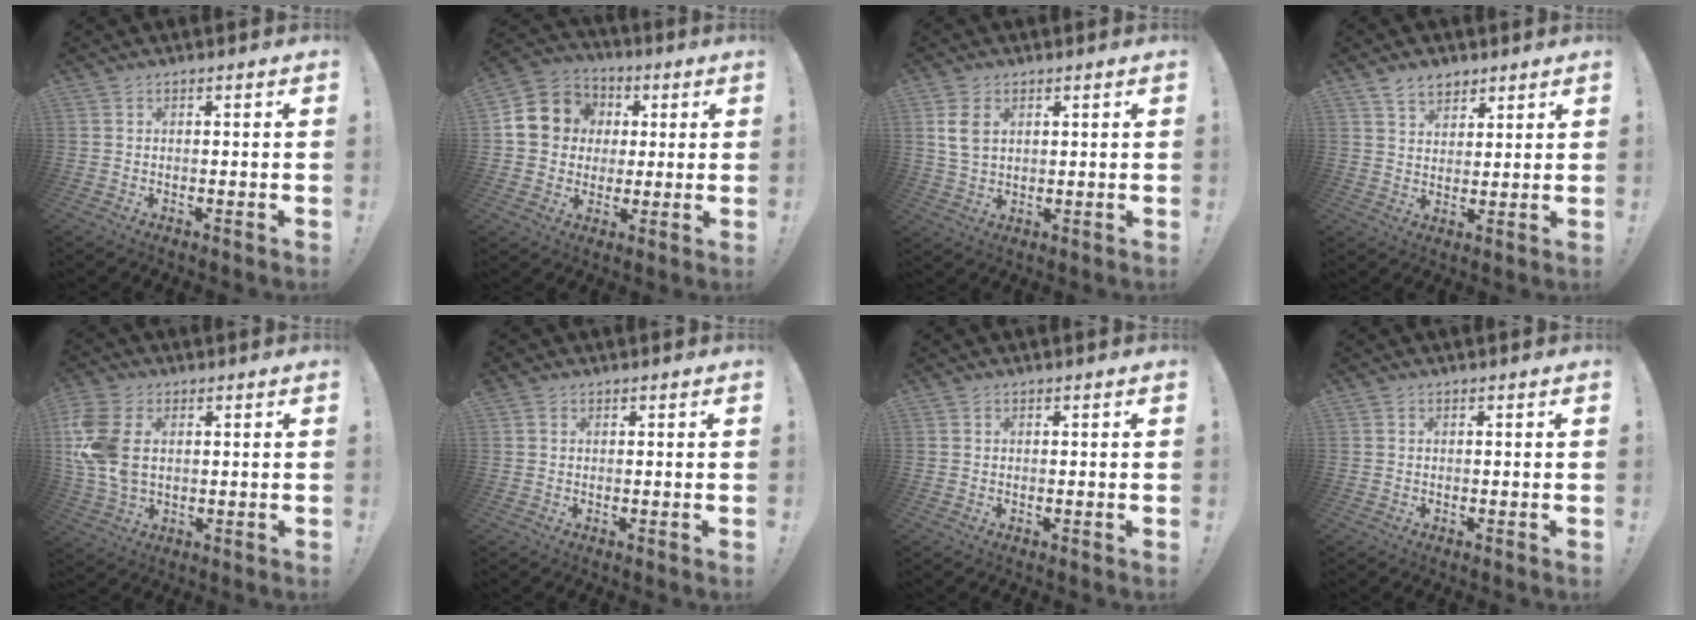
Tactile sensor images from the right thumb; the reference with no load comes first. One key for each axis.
{"total": 12.4, "fx": 2.1, "fy": 11.6, "fz": 4.0, "tx": -0.060, "ty": 0.002, "tz": 0.051}
{"total": 5.9, "fx": 2.0, "fy": 3.8, "fz": 4.0, "tx": -0.077, "ty": 0.001, "tz": 0.040}
{"total": 5.7, "fx": 4.1, "fy": 3.5, "fz": 1.8, "tx": -0.023, "ty": -0.020, "tz": 0.075}
{"total": 13.8, "fx": 2.2, "fy": 9.2, "fz": 10.0, "tx": -0.211, "ty": -0.005, "tz": 0.044}
{"total": 1.0, "fx": 0.5, "fy": 0.8, "fz": 0.4, "tx": -0.003, "ty": 0.001, "tz": 0.009}
{"total": 0.0}
{"total": 0.0}